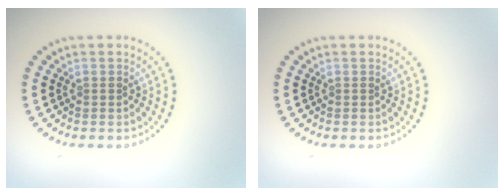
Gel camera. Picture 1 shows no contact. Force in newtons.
{"total": 0.0}